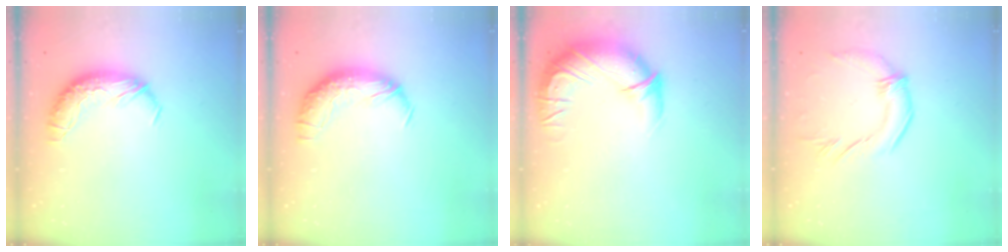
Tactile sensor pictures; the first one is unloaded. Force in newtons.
{"total": 1.5, "press": 0.2, "slide": 1.5}
{"total": 3.0, "press": 0.1, "slide": 3.0}
{"total": 1.7, "press": 1.2, "slide": 1.2}